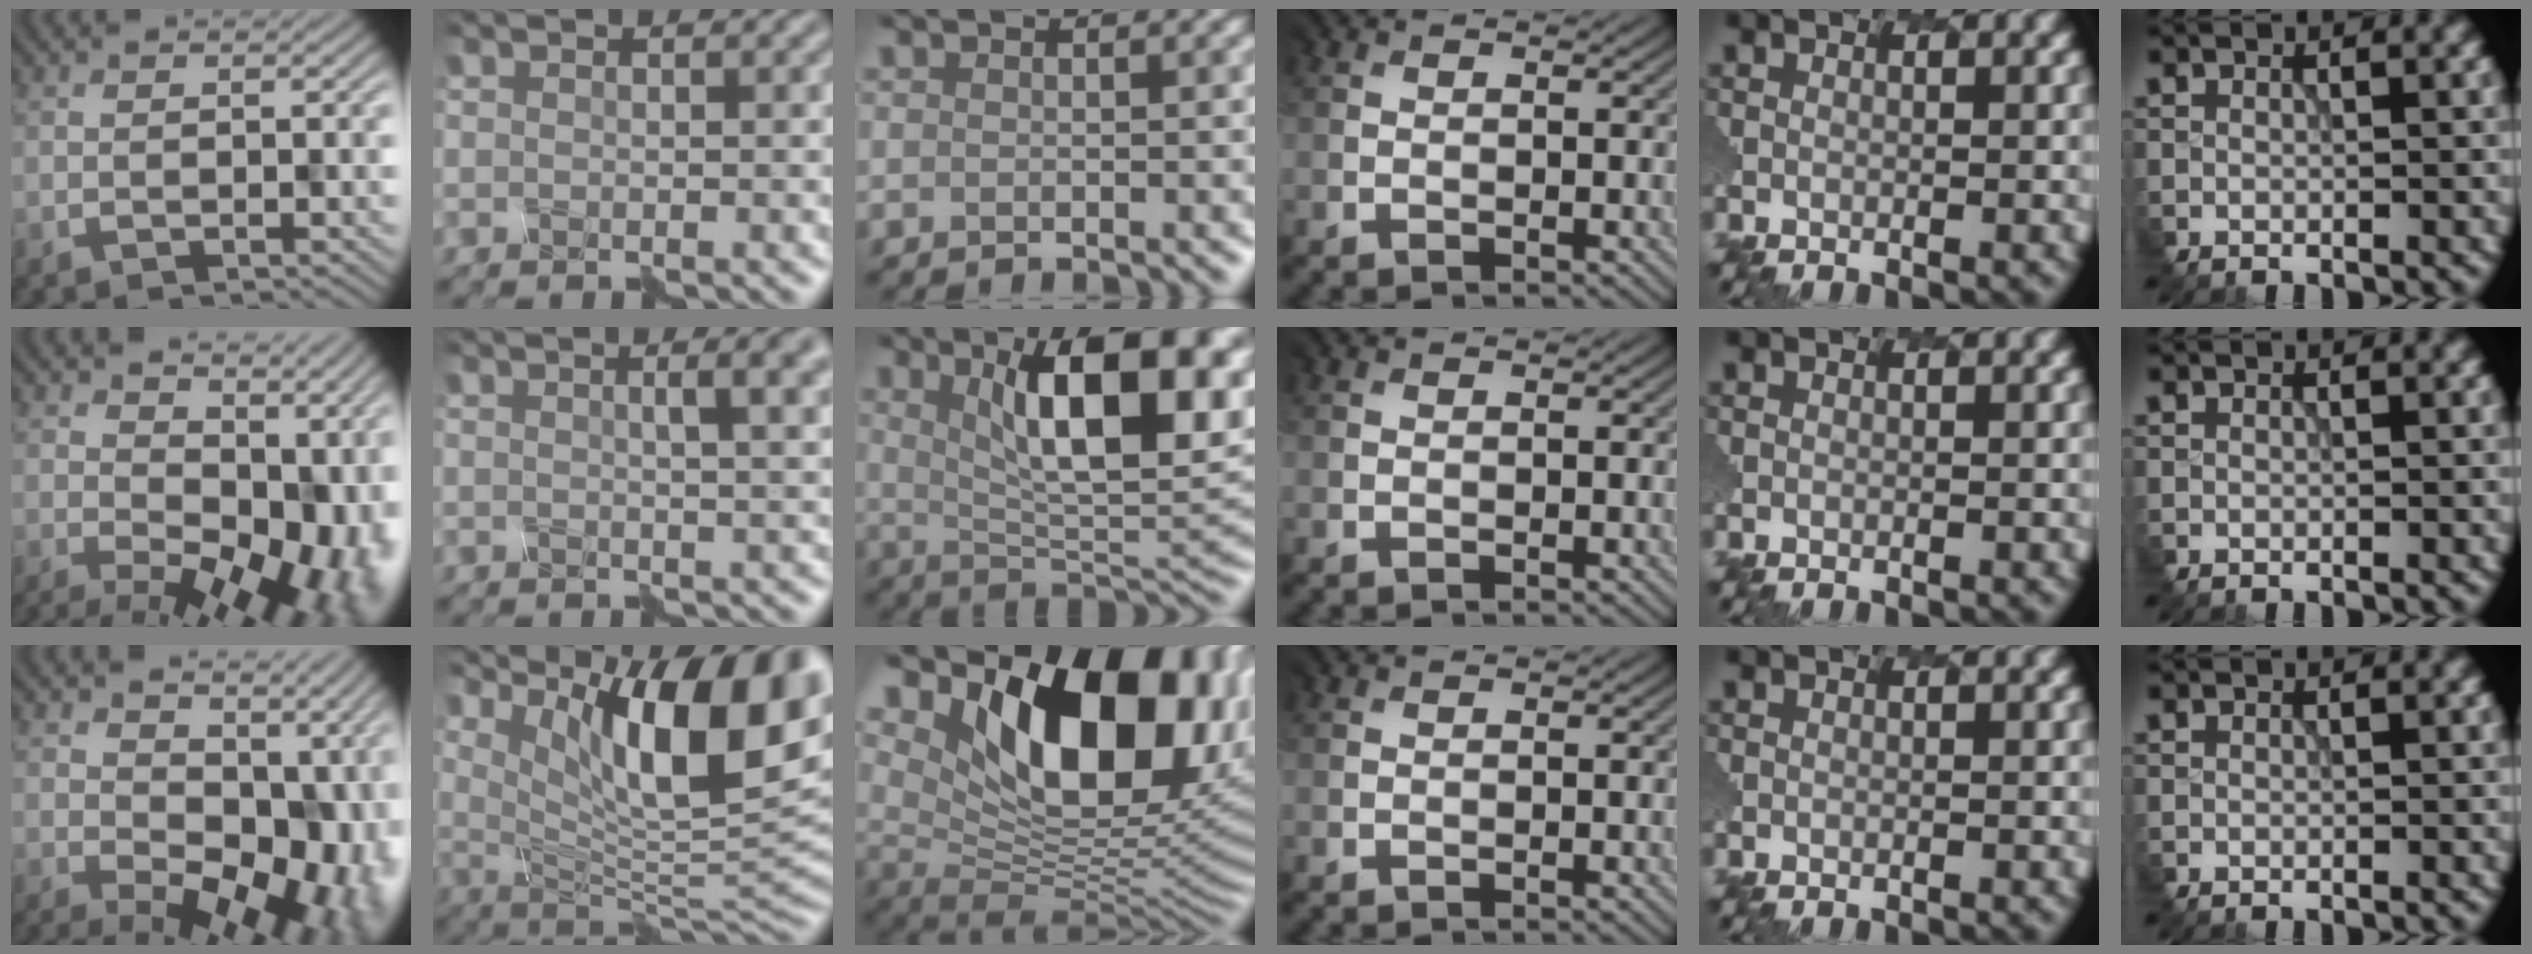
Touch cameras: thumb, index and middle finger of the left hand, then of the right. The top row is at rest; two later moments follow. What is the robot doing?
{"motion": "disassemble", "object": "spray bottle"}